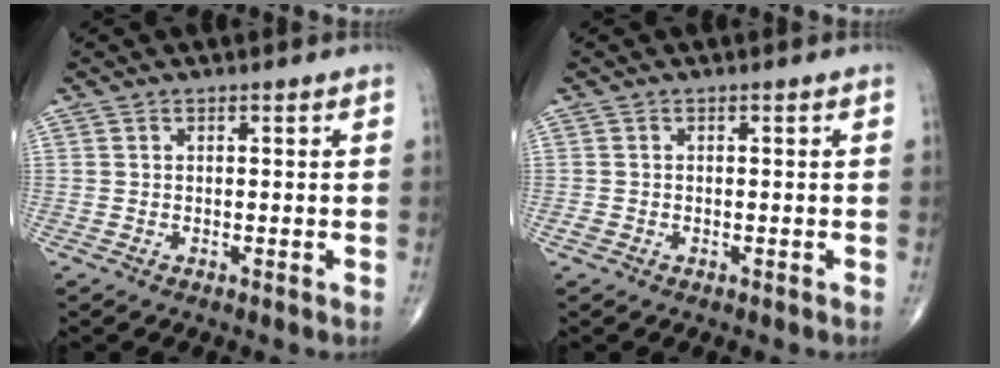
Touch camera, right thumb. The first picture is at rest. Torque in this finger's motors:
{"motor_torque": [0.13, 0.01, -0.01, -0.21, -0.01]}